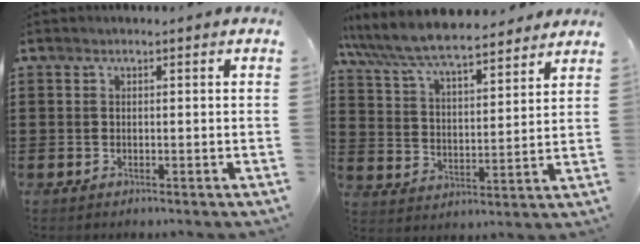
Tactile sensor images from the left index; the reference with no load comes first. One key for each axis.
{"total": 7.5, "fx": 6.9, "fy": 0.9, "fz": 2.6, "tx": -0.082, "ty": -0.040, "tz": 0.119}